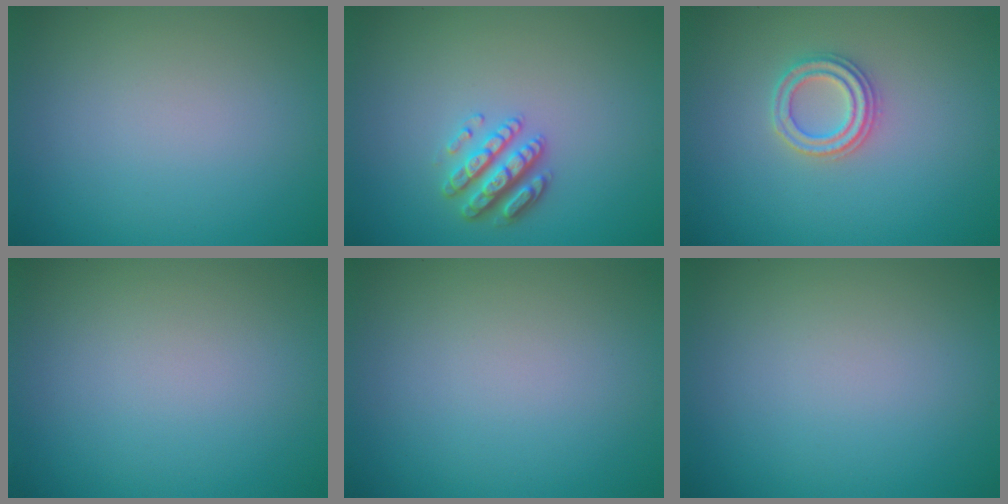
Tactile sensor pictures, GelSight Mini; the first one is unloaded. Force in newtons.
{"total": 2.9, "press": 2.8, "slide": 1.1}
{"total": 2.3, "press": 2.3, "slide": 0.2}
{"total": 0.0}
{"total": 0.0}
{"total": 0.0}